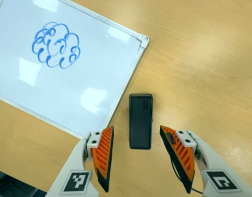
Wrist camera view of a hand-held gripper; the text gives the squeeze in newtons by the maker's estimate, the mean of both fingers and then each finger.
{"total": 0.0}